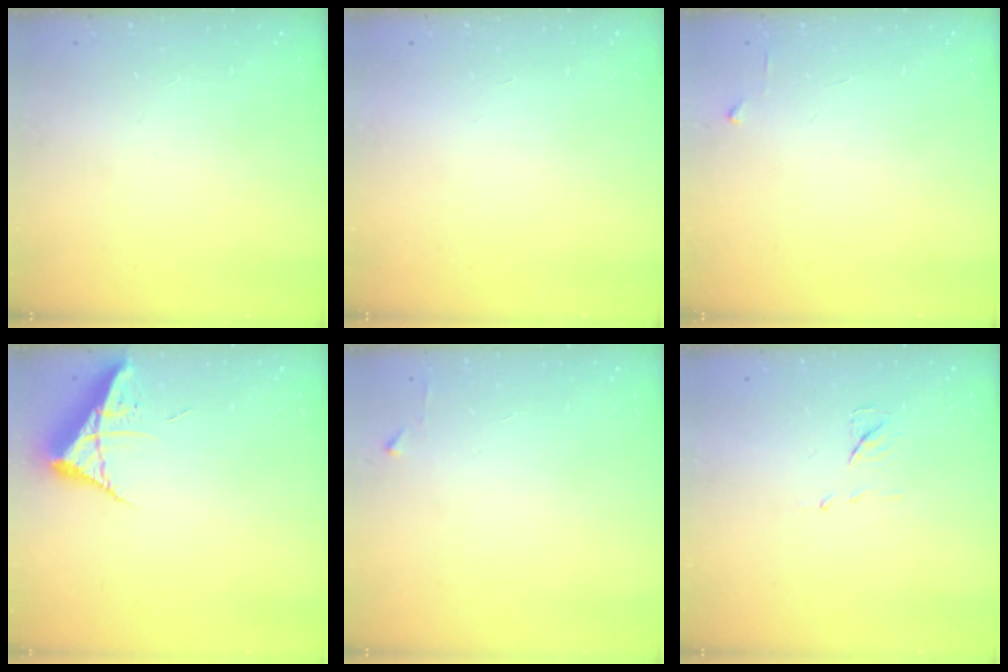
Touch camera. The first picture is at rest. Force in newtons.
{"total": 1.5, "press": 1.5, "slide": 0.1}
{"total": 3.7, "press": 3.6, "slide": 0.4}
{"total": 9.2, "press": 9.2, "slide": 0.8}
{"total": 2.4, "press": 2.4, "slide": 0.3}
{"total": 7.0, "press": 7.0, "slide": 0.3}